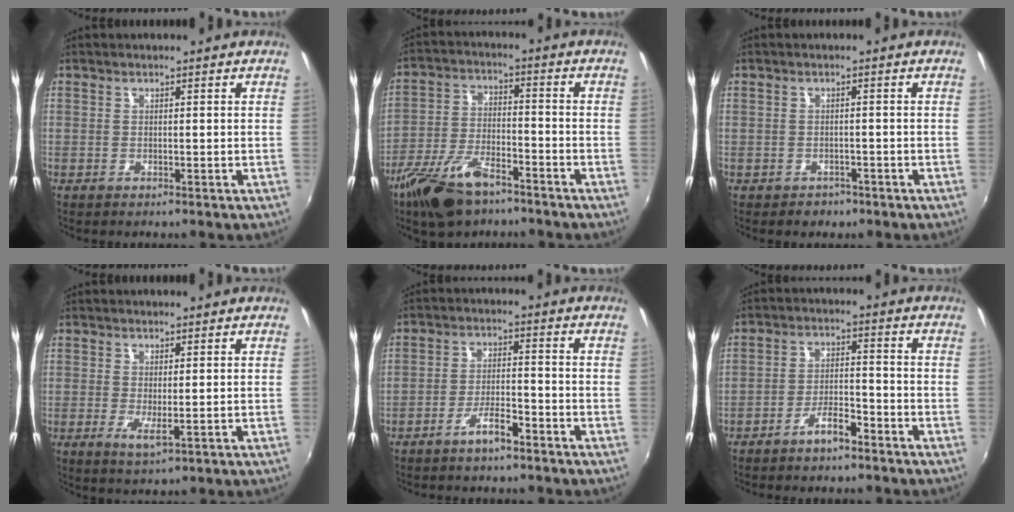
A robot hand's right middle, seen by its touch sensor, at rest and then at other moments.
{"total": 13.8, "force": [-9.8, 4.8, 8.4], "torque": [-0.184, -0.020, -0.187]}
{"total": 2.5, "force": [-1.5, 1.9, 0.6], "torque": [-0.016, -0.003, -0.019]}
{"total": 2.8, "force": [-0.3, 0.6, 2.8], "torque": [-0.051, -0.012, -0.004]}
{"total": 4.7, "force": [-3.7, 1.0, 2.8], "torque": [-0.067, 0.005, -0.064]}
{"total": 5.1, "force": [-4.0, 1.2, 2.8], "torque": [-0.067, 0.008, -0.069]}